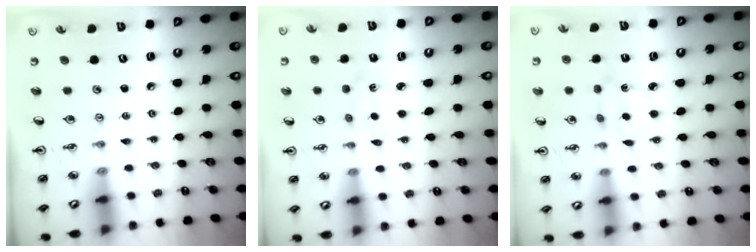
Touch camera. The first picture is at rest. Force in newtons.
{"total": 2.2, "press": 2.2, "slide": 0.4}
{"total": 3.4, "press": 3.3, "slide": 0.5}